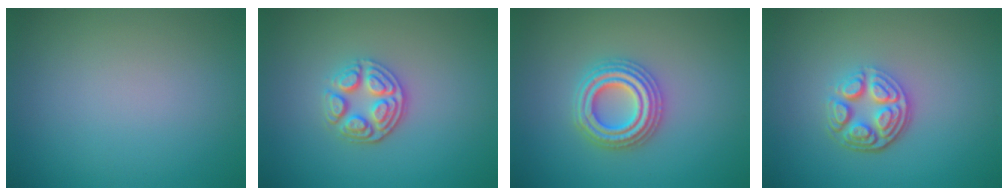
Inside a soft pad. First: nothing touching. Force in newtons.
{"total": 3.5, "press": 3.0, "slide": 1.8}
{"total": 4.4, "press": 4.4, "slide": 0.7}
{"total": 4.5, "press": 3.3, "slide": 3.1}